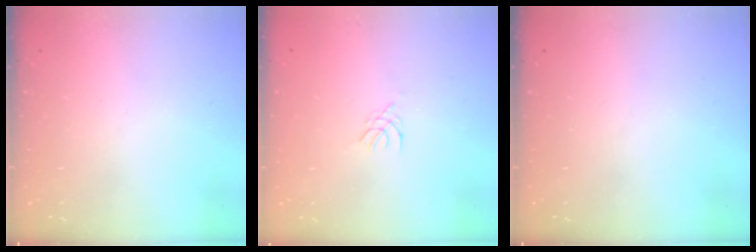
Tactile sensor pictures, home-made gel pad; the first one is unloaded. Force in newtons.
{"total": 1.2, "press": 1.2, "slide": 0.3}
{"total": 0.0}